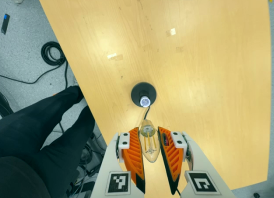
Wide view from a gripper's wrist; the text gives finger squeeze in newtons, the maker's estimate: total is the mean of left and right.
{"total": 13.6, "left": 14.2, "right": 13.0}